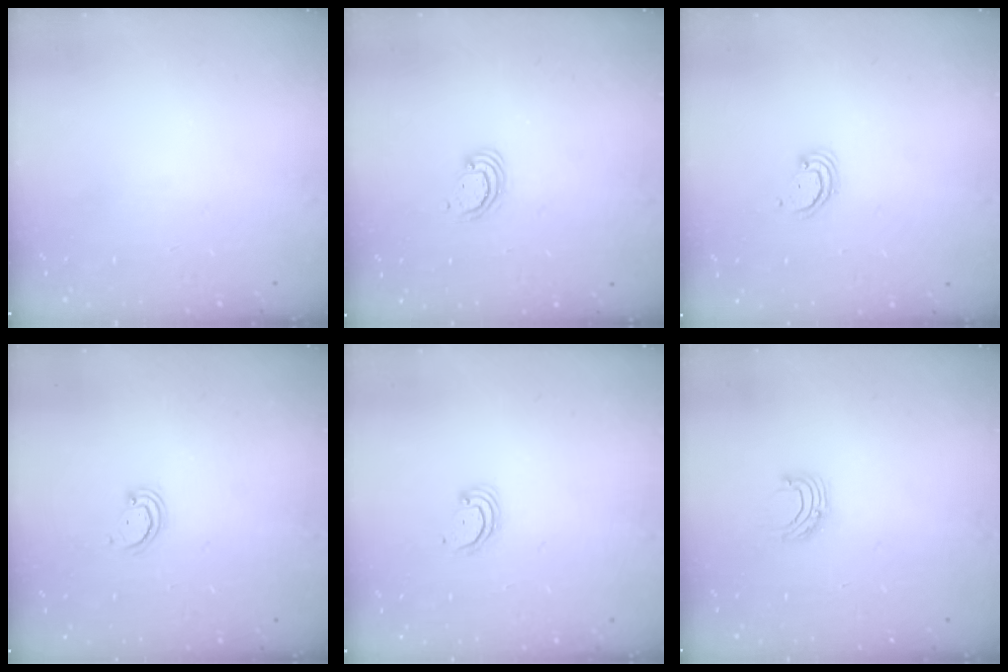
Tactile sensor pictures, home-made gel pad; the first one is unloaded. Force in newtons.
{"total": 3.5, "press": 3.5, "slide": 0.3}
{"total": 2.6, "press": 2.6, "slide": 0.2}
{"total": 2.5, "press": 2.4, "slide": 0.2}
{"total": 2.8, "press": 2.8, "slide": 0.2}
{"total": 5.4, "press": 5.4, "slide": 0.6}